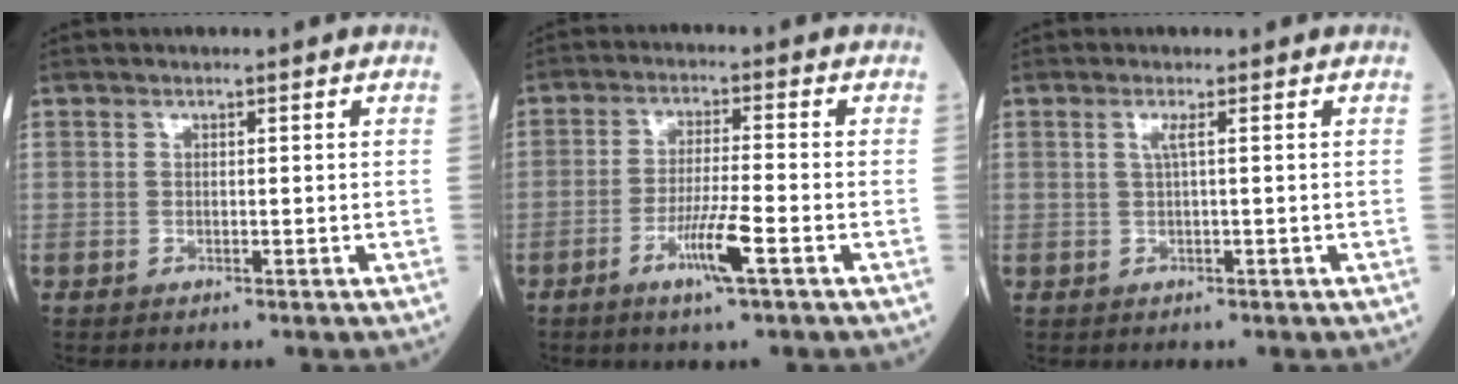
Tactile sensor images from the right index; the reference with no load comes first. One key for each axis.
{"total": 6.2, "fx": -2.9, "fy": -0.3, "fz": 5.5, "tx": -0.106, "ty": -0.011, "tz": -0.055}
{"total": 1.3, "fx": 0.4, "fy": -0.3, "fz": 1.2, "tx": -0.031, "ty": 0.001, "tz": 0.006}